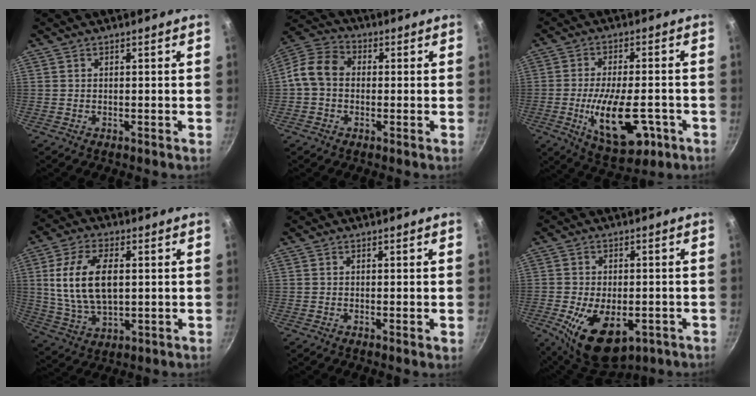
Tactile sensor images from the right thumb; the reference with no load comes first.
{"total": 9.0, "force": [0.0, 6.9, 5.7], "torque": [-0.105, 0.030, -0.013]}
{"total": 14.4, "force": [-4.4, 6.3, 12.2], "torque": [-0.197, 0.004, -0.059]}
{"total": 14.5, "force": [2.2, 7.8, 12.0], "torque": [-0.228, -0.001, 0.048]}
{"total": 1.1, "force": [0.0, 0.2, 1.1], "torque": [-0.020, -0.005, -0.001]}
{"total": 14.0, "force": [-5.0, 7.8, 10.4], "torque": [-0.178, 0.000, -0.062]}